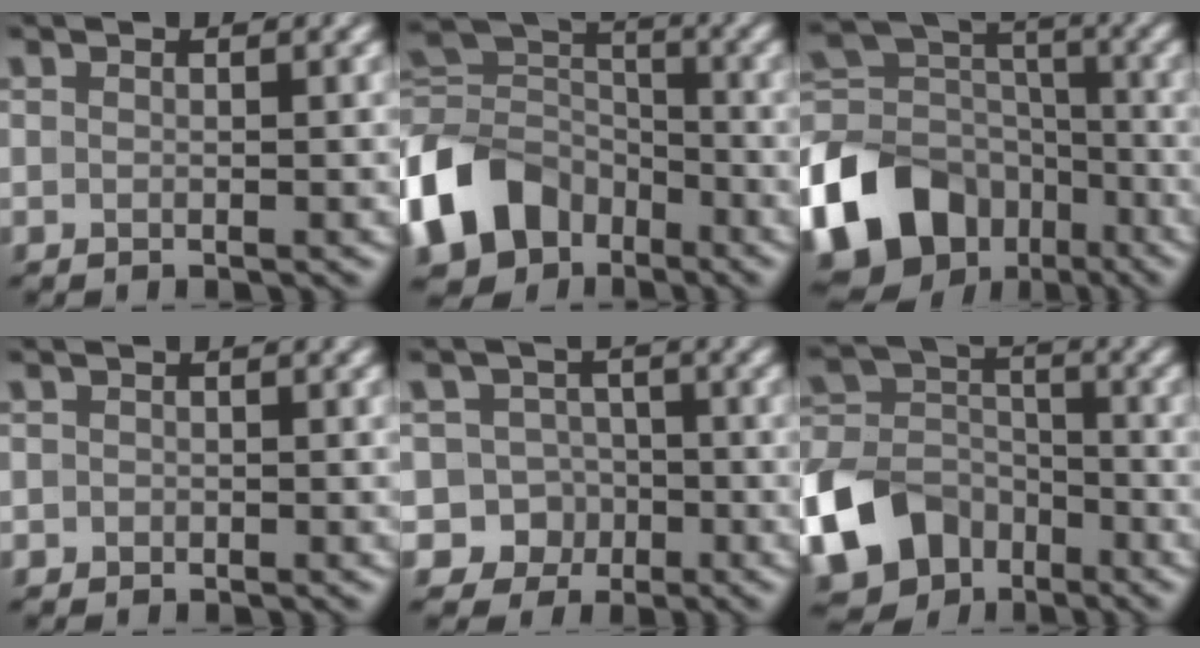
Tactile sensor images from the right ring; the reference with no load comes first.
{"total": 10.4, "force": [-4.4, 7.8, 5.3], "torque": [-0.130, 0.002, -0.101]}
{"total": 16.4, "force": [-8.5, 12.1, 7.1], "torque": [-0.204, -0.008, -0.142]}
{"total": 0.8, "force": [-0.1, 0.7, 0.0], "torque": [0.008, -0.002, -0.008]}
{"total": 8.8, "force": [-3.7, 7.9, 0.8], "torque": [-0.007, -0.005, -0.083]}
{"total": 11.3, "force": [-5.8, 8.5, 4.7], "torque": [-0.121, 0.000, -0.113]}